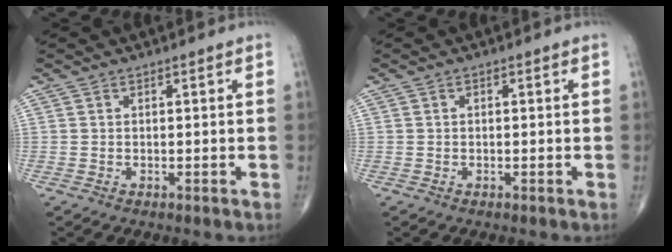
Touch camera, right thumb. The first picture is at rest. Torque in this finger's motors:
{"motor_torque": [-0.48, -0.32, -0.19, -0.12, 0.00]}